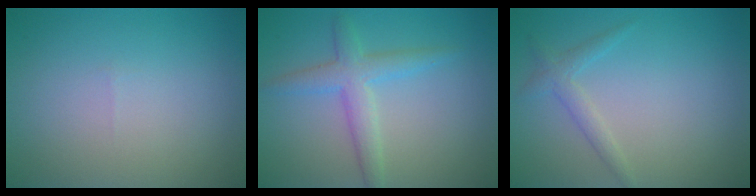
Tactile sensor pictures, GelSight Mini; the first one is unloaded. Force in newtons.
{"total": 3.2, "press": 3.2, "slide": 0.1}
{"total": 1.6, "press": 1.6, "slide": 0.1}